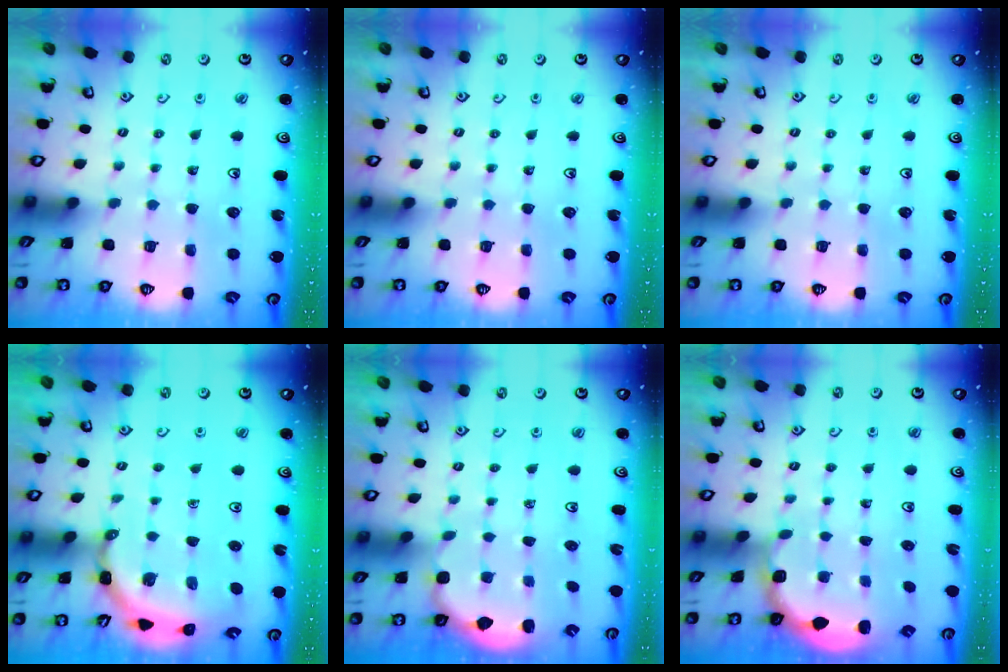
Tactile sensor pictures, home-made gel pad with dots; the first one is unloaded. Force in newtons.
{"total": 0.0}
{"total": 0.0}
{"total": 3.6, "press": 3.6, "slide": 0.2}
{"total": 2.1, "press": 1.4, "slide": 1.5}
{"total": 1.8, "press": 1.6, "slide": 0.7}